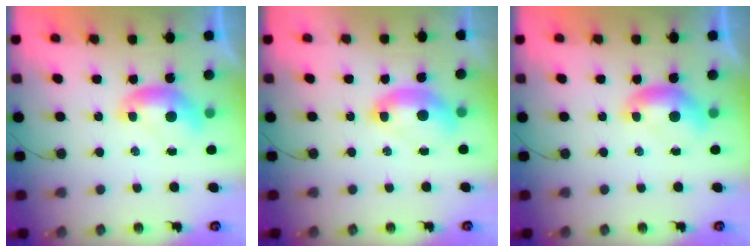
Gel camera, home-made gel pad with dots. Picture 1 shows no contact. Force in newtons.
{"total": 2.6, "press": 2.6, "slide": 0.6}
{"total": 0.0}